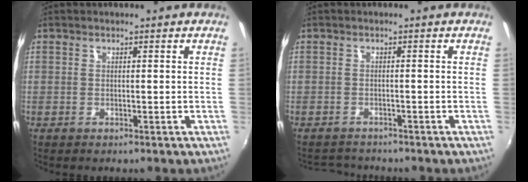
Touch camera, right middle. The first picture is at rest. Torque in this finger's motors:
{"motor_torque": [-0.56, -0.55, -0.04, -0.07]}